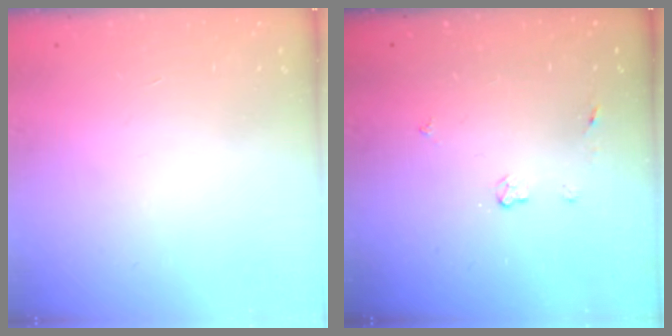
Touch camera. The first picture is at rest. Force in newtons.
{"total": 4.3, "press": 4.3, "slide": 0.5}